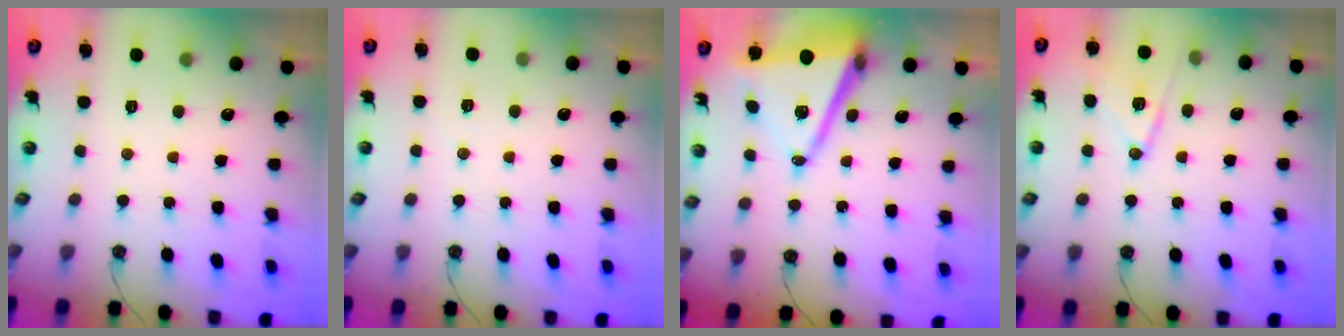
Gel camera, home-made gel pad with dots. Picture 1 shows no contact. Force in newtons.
{"total": 5.2, "press": 2.6, "slide": 4.5}
{"total": 13.6, "press": 13.0, "slide": 4.1}
{"total": 12.0, "press": 11.7, "slide": 2.7}